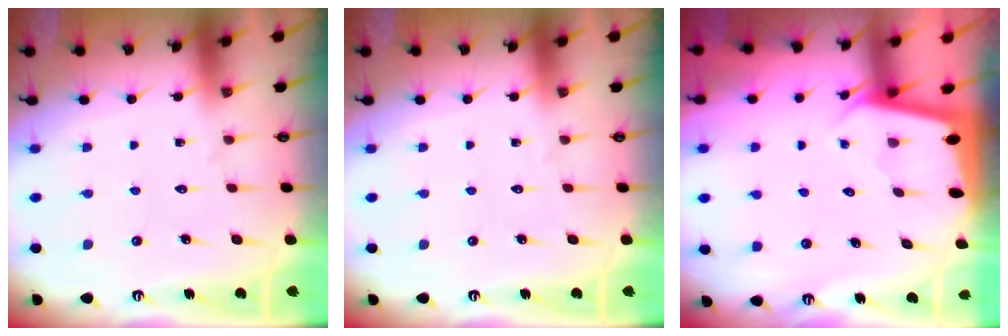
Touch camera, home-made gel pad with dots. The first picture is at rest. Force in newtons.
{"total": 0.0}
{"total": 2.0, "press": 2.0, "slide": 0.1}